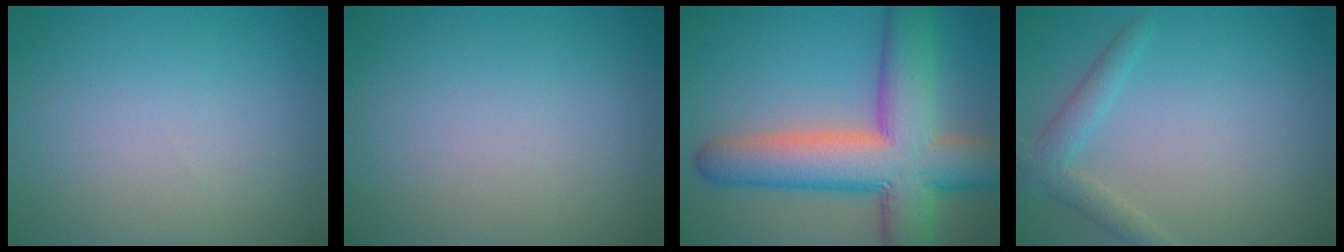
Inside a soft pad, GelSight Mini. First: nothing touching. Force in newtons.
{"total": 0.0}
{"total": 12.2, "press": 12.2, "slide": 0.7}
{"total": 2.4, "press": 2.4, "slide": 0.1}